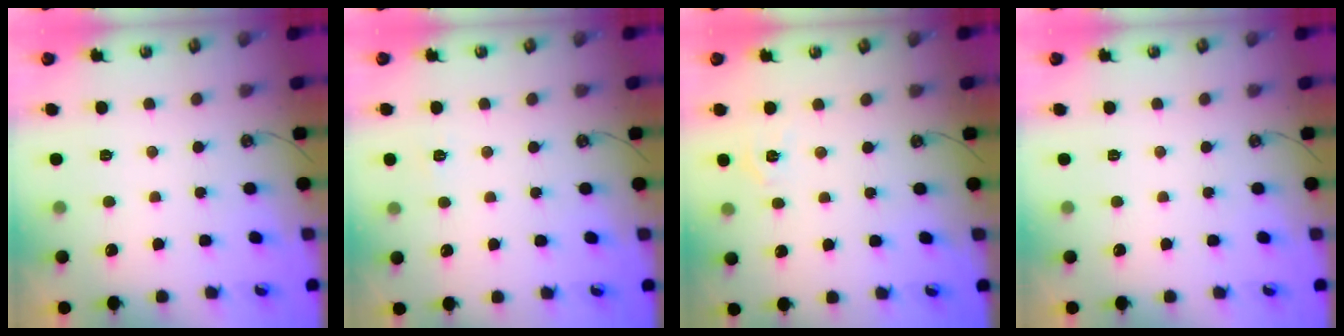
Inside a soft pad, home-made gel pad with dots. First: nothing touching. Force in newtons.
{"total": 3.4, "press": 3.4, "slide": 0.4}
{"total": 2.9, "press": 2.9, "slide": 0.4}
{"total": 0.0}